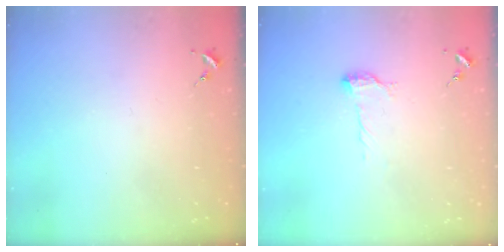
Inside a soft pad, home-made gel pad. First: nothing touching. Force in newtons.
{"total": 8.2, "press": 8.1, "slide": 0.7}